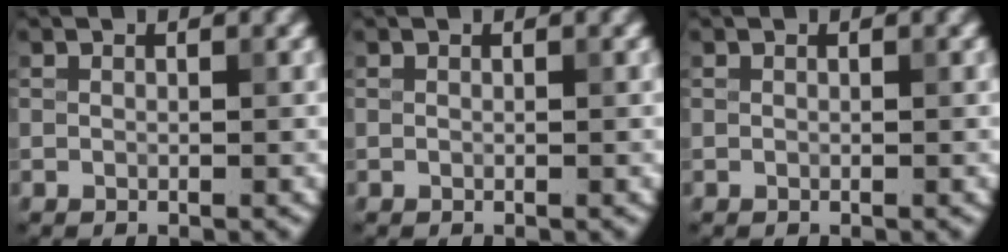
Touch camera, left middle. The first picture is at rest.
{"total": 0.0}
{"total": 0.0}